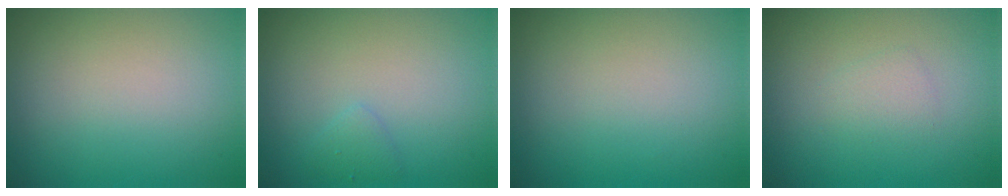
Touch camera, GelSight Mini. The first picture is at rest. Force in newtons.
{"total": 0.9, "press": 0.9, "slide": 0.0}
{"total": 0.0}
{"total": 1.2, "press": 1.2, "slide": 0.0}